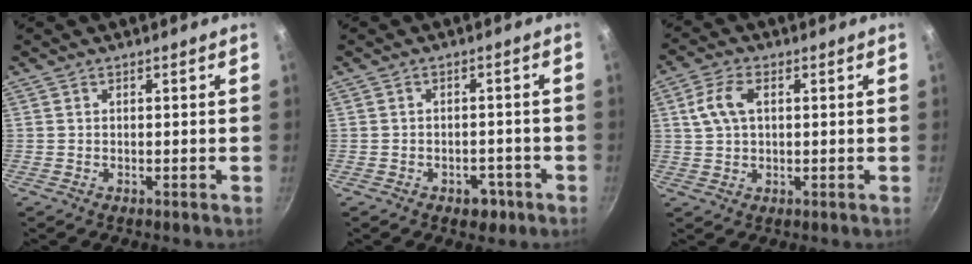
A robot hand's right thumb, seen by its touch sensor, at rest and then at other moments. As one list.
[{"total": 3.2, "force": [-1.8, 2.2, 1.5], "torque": [-0.003, 0.015, -0.020]}, {"total": 6.1, "force": [1.5, 3.6, 4.7], "torque": [-0.101, 0.010, 0.029]}]